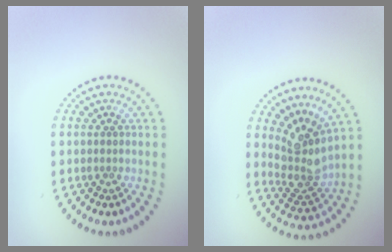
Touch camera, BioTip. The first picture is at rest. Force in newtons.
{"total": 4.2, "press": 3.1, "slide": 2.8}